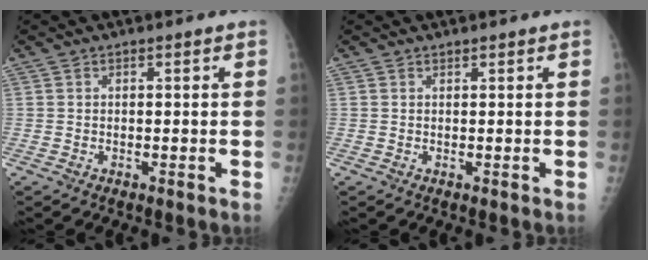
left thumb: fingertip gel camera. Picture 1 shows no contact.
{"total": 0.0}